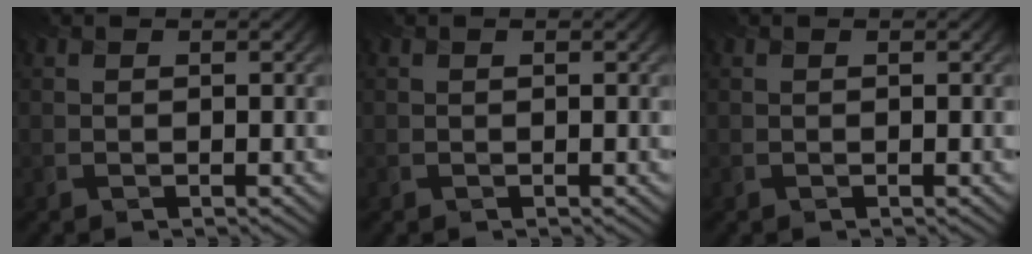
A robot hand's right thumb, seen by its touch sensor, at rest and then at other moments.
{"total": 0.0}
{"total": 0.0}